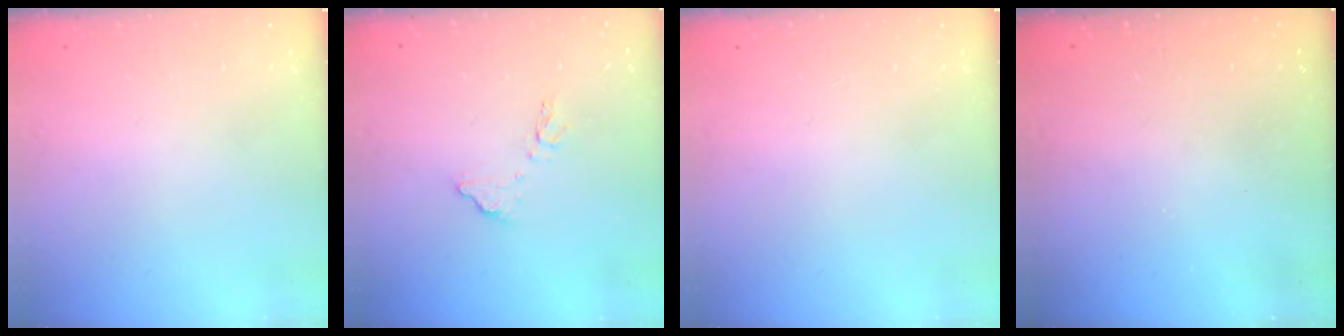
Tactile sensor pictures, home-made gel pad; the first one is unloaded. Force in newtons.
{"total": 8.0, "press": 8.0, "slide": 0.4}
{"total": 0.0}
{"total": 3.0, "press": 3.0, "slide": 0.1}